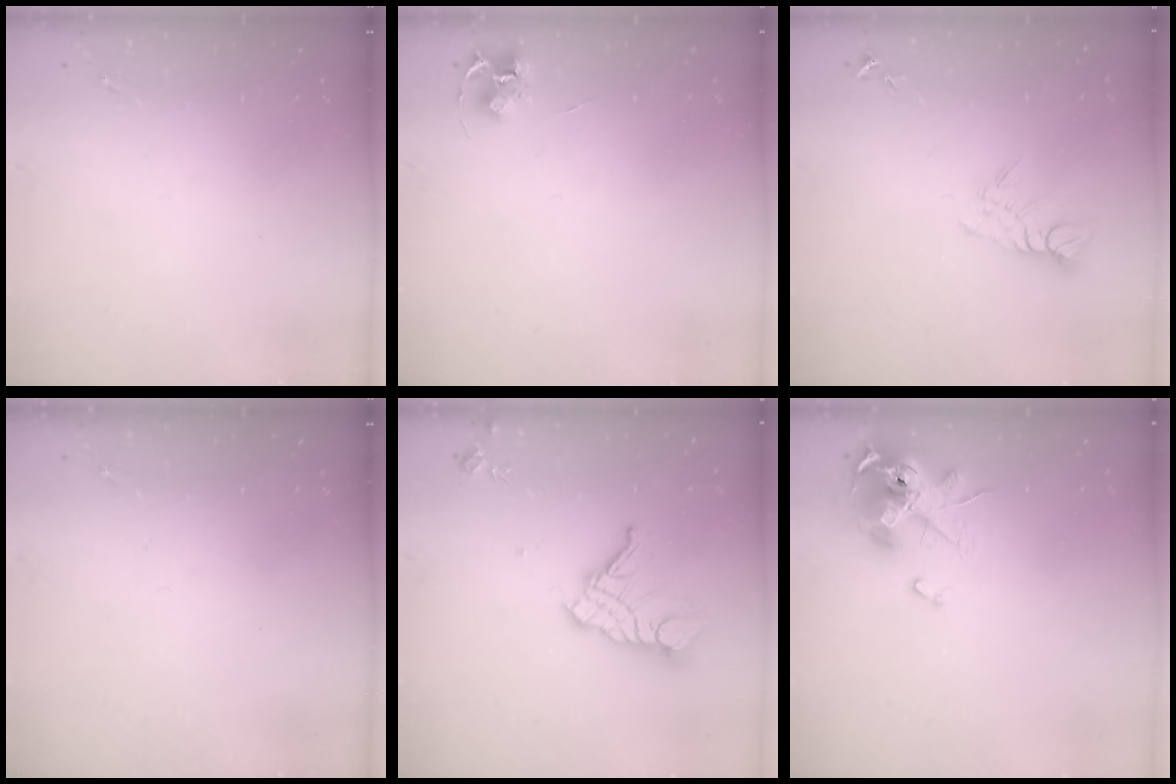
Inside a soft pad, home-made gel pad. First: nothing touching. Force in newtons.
{"total": 4.7, "press": 4.7, "slide": 0.4}
{"total": 7.9, "press": 7.9, "slide": 0.5}
{"total": 0.0}
{"total": 14.3, "press": 14.2, "slide": 1.6}
{"total": 13.0, "press": 12.9, "slide": 1.8}